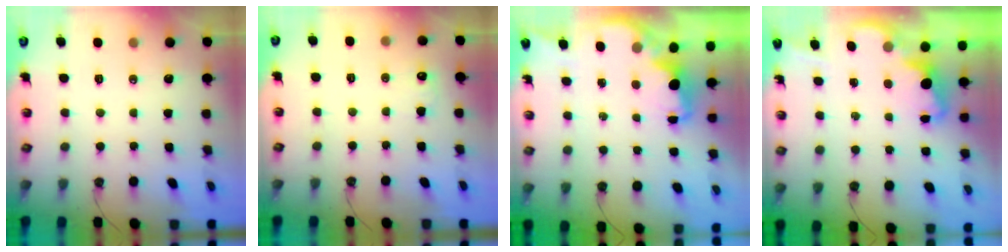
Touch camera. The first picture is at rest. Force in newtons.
{"total": 4.9, "press": 4.8, "slide": 1.2}
{"total": 2.1, "press": 2.0, "slide": 0.8}
{"total": 2.1, "press": 2.0, "slide": 0.6}